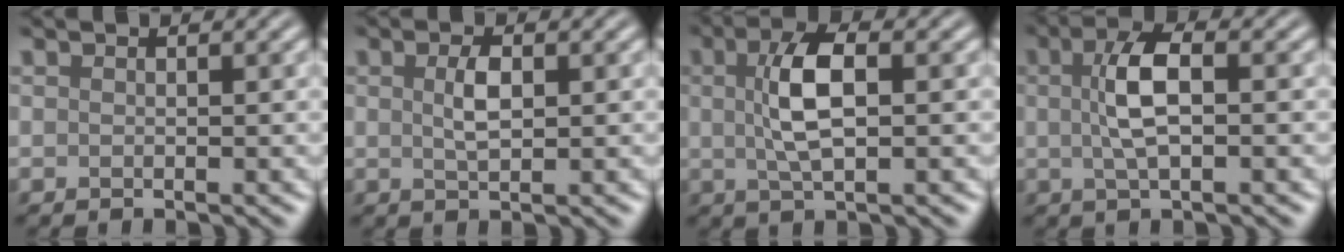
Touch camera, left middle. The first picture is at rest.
{"total": 2.2, "force": [0.4, 0.9, 1.9], "torque": [-0.046, 0.003, 0.011]}
{"total": 4.9, "force": [0.7, 1.8, 4.5], "torque": [-0.095, 0.010, 0.010]}
{"total": 4.3, "force": [0.4, 1.5, 4.0], "torque": [-0.086, 0.011, 0.005]}